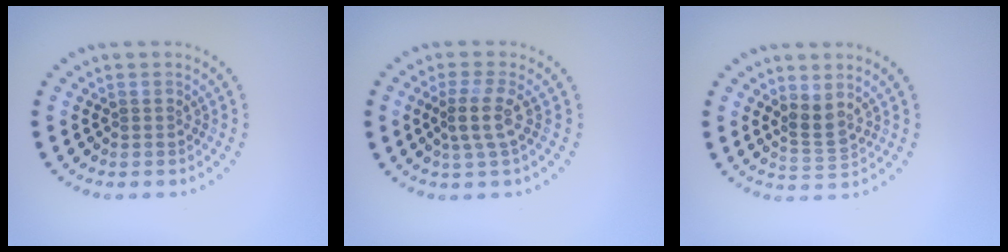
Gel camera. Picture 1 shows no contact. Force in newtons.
{"total": 2.6, "press": 2.0, "slide": 1.8}
{"total": 2.2, "press": 1.6, "slide": 1.5}